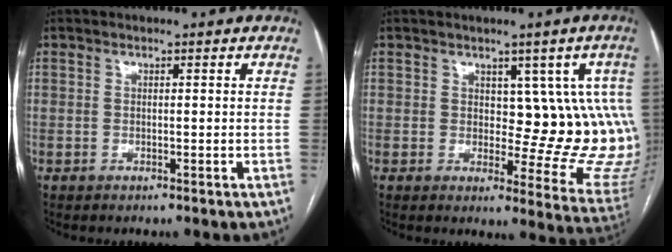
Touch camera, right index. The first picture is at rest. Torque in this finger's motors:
{"motor_torque": [0.64, -0.06, 0.22, 0.04]}